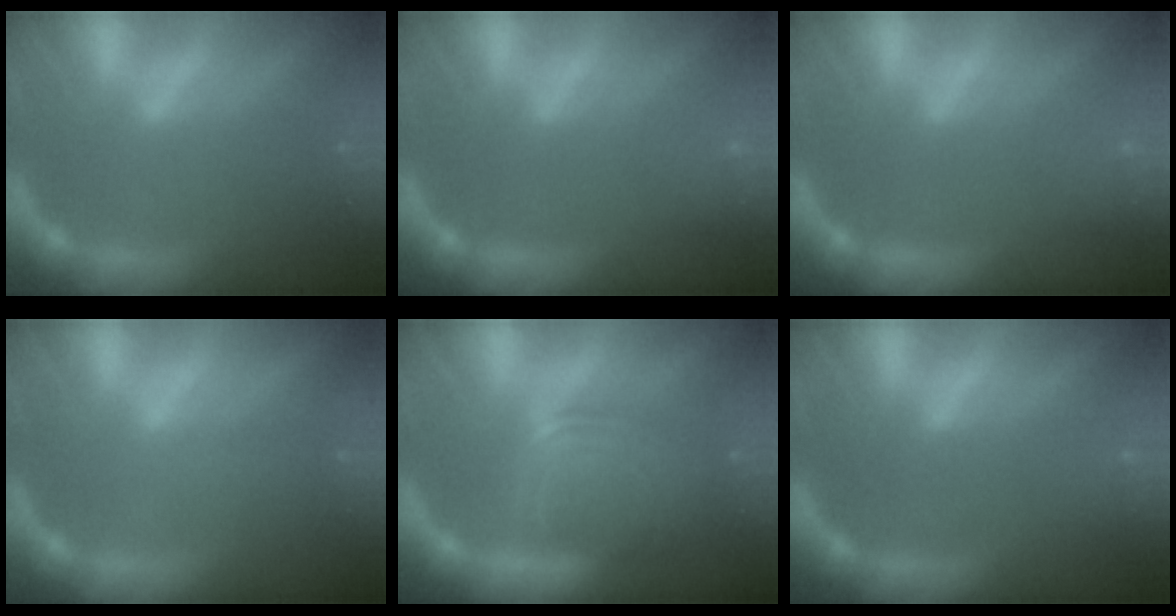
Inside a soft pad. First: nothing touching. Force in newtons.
{"total": 3.5}
{"total": 3.5}
{"total": 1.0}
{"total": 8.1}
{"total": 1.9}